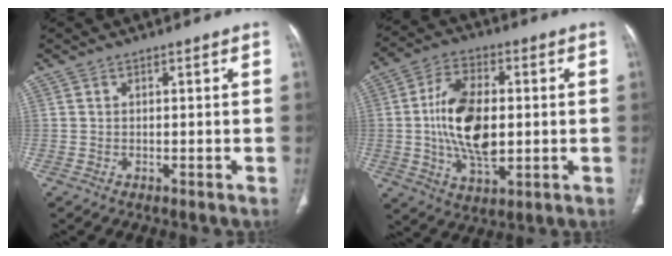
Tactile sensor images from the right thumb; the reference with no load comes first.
{"total": 15.1, "force": [0.1, 8.3, 12.6], "torque": [-0.222, 0.001, 0.003]}